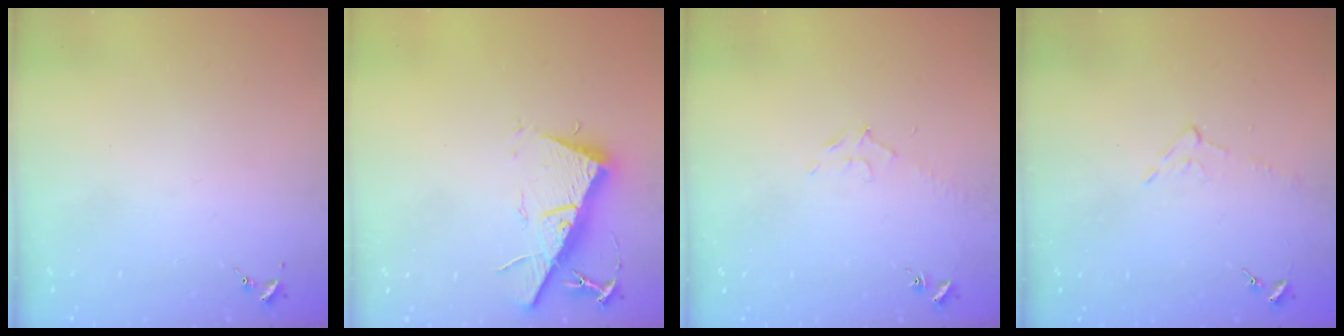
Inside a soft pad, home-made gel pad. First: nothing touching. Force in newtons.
{"total": 14.6, "press": 14.6, "slide": 0.4}
{"total": 6.6, "press": 6.6, "slide": 0.8}
{"total": 4.7, "press": 4.7, "slide": 0.5}